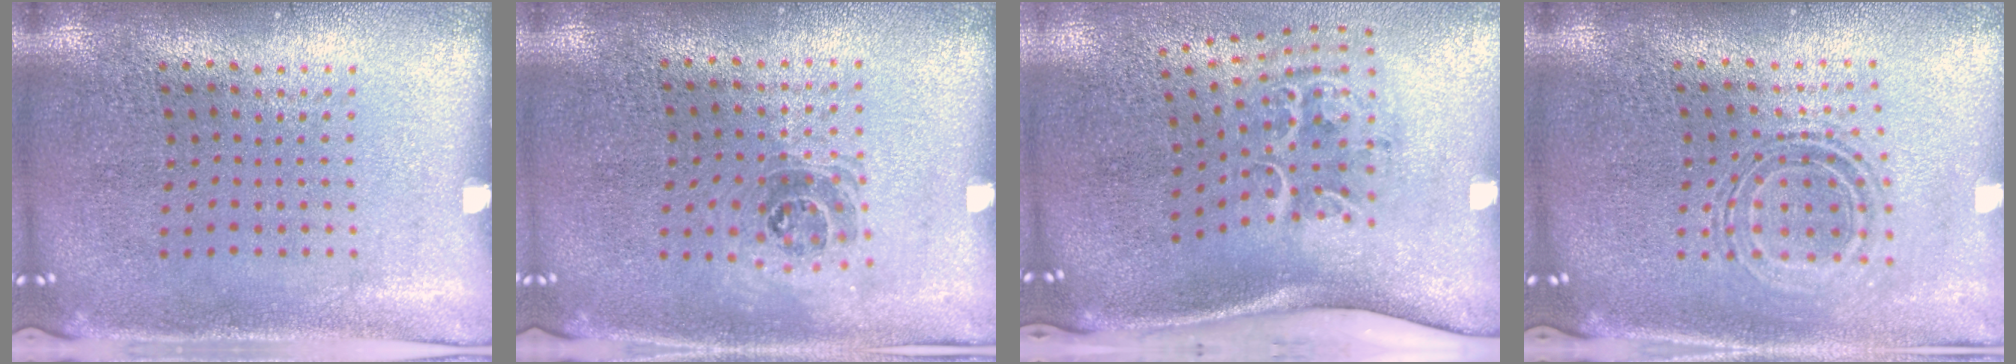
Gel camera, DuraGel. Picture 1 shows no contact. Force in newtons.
{"total": 1.1, "press": 0.9, "slide": 0.6}
{"total": 2.3, "press": 1.4, "slide": 1.9}
{"total": 0.9, "press": 0.8, "slide": 0.3}